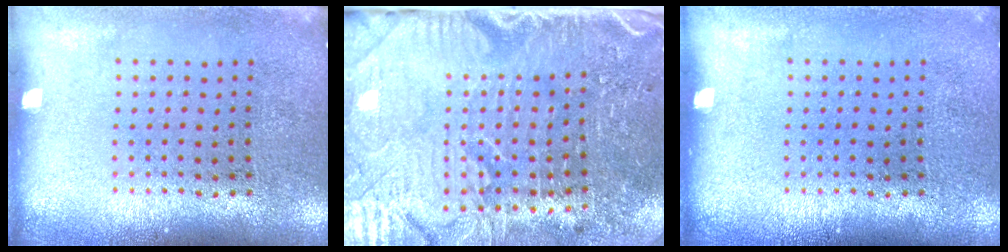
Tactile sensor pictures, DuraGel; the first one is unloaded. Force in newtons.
{"total": 5.3, "press": 4.4, "slide": 2.9}
{"total": 0.0}